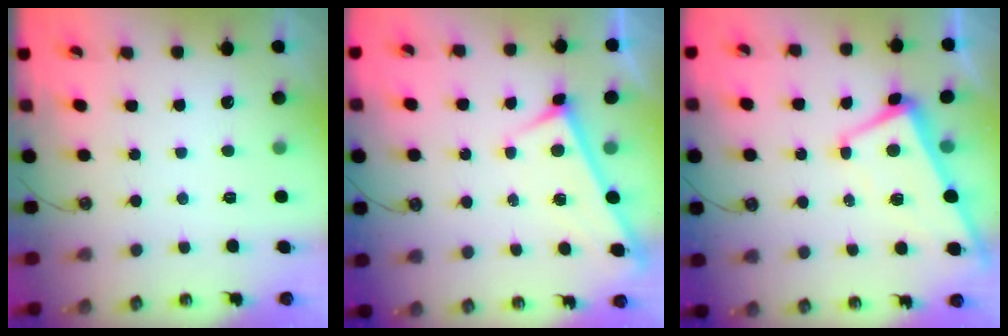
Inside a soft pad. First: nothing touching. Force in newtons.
{"total": 3.2, "press": 3.2, "slide": 0.4}
{"total": 2.2, "press": 2.1, "slide": 0.6}